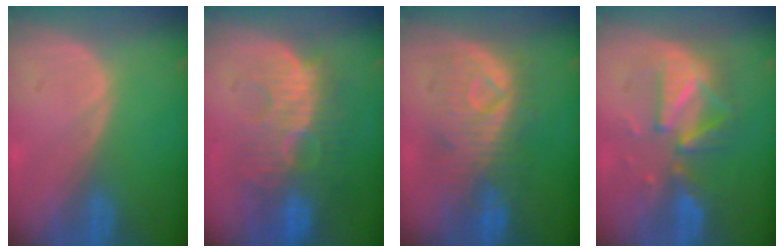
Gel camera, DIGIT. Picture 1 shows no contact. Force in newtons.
{"total": 10.7, "press": 9.7, "slide": 4.6}
{"total": 8.8, "press": 8.7, "slide": 1.6}
{"total": 7.9, "press": 7.9, "slide": 0.6}